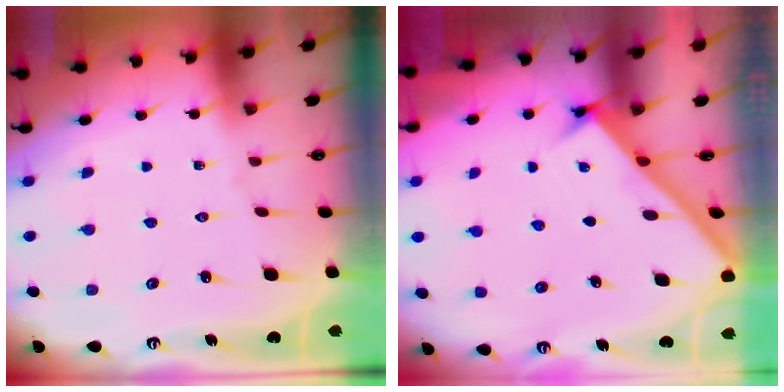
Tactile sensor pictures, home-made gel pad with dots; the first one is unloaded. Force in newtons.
{"total": 2.5, "press": 2.5, "slide": 0.3}